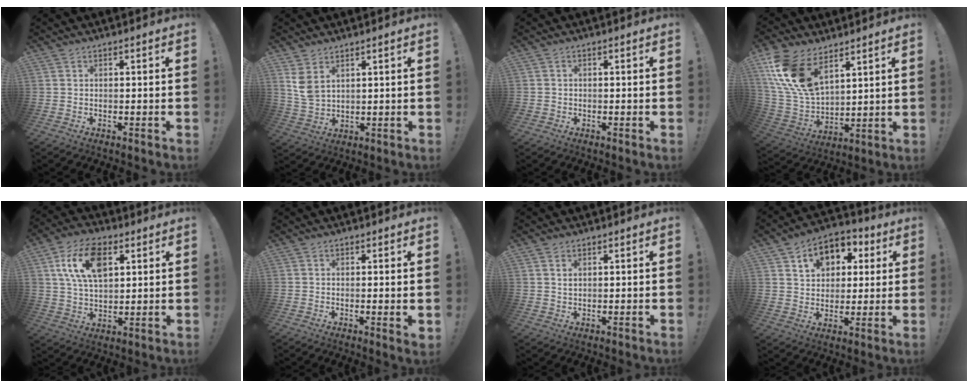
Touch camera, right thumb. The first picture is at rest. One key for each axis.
{"total": 6.3, "fx": 3.3, "fy": 3.8, "fz": 3.8, "tx": -0.073, "ty": -0.014, "tz": 0.065}
{"total": 1.0, "fx": -0.5, "fy": 0.9, "fz": 0.1, "tx": -0.006, "ty": 0.005, "tz": -0.008}
{"total": 16.9, "fx": 9.6, "fy": 9.4, "fz": 10.2, "tx": -0.222, "ty": -0.055, "tz": 0.183}
{"total": 14.9, "fx": 5.9, "fy": 9.1, "fz": 10.2, "tx": -0.174, "ty": -0.004, "tz": 0.108}
{"total": 1.9, "fx": 0.5, "fy": 0.2, "fz": 1.8, "tx": -0.017, "ty": -0.006, "tz": 0.006}
{"total": 1.5, "fx": 0.8, "fy": 0.8, "fz": 0.9, "tx": -0.017, "ty": -0.001, "tz": 0.015}
{"total": 11.3, "fx": 4.6, "fy": 9.0, "fz": 5.2, "tx": -0.065, "ty": -0.019, "tz": 0.085}